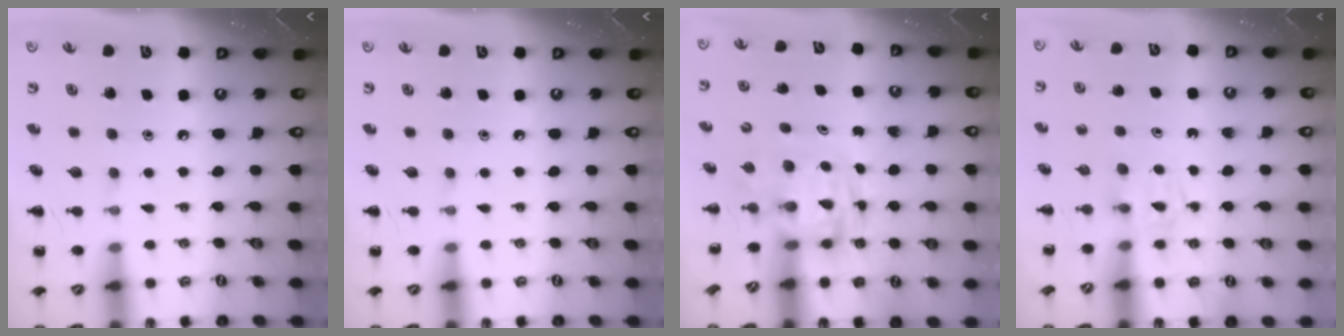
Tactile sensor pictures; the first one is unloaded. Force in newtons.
{"total": 0.0}
{"total": 3.3, "press": 3.3, "slide": 0.6}
{"total": 2.4, "press": 2.1, "slide": 1.1}